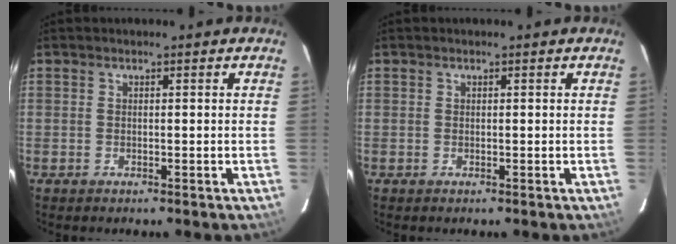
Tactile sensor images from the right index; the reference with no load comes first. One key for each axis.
{"total": 0.0}